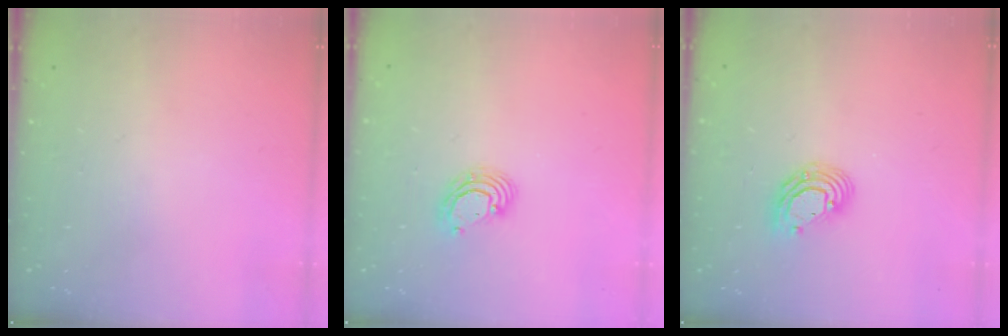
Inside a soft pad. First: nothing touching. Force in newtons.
{"total": 4.2, "press": 4.2, "slide": 0.2}
{"total": 8.1, "press": 8.0, "slide": 1.4}